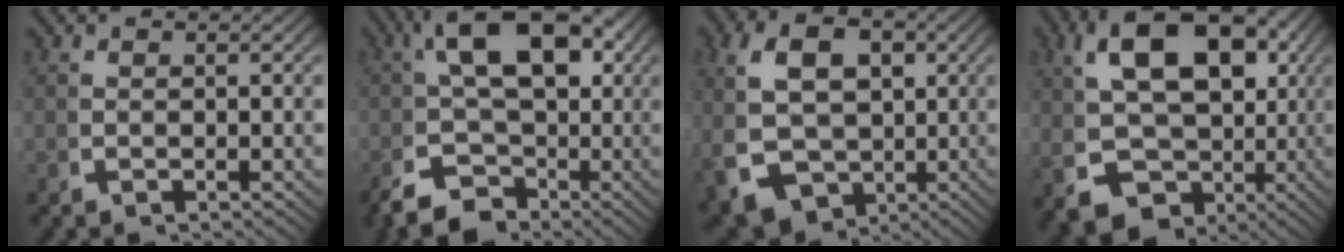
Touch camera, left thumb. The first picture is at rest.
{"total": 10.3, "force": [-0.7, 6.9, 7.6], "torque": [-0.128, -0.021, -0.009]}
{"total": 11.3, "force": [-2.5, 9.3, 5.9], "torque": [-0.150, -0.047, -0.023]}
{"total": 15.0, "force": [-1.2, 11.3, 9.8], "torque": [-0.202, -0.053, -0.002]}